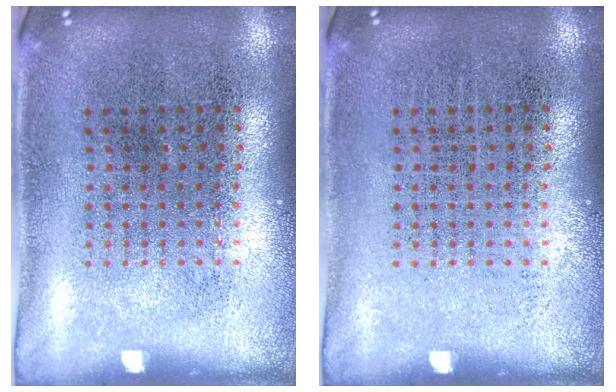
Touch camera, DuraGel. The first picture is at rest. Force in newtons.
{"total": 0.0}